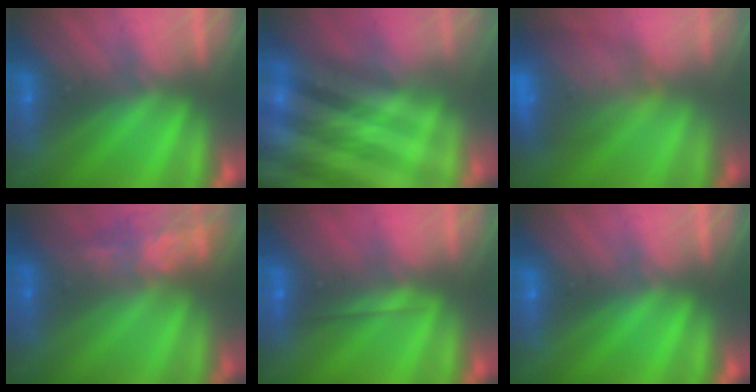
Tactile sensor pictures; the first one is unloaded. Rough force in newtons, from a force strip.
{"total": 8.6}
{"total": 9.4}
{"total": 7.6}
{"total": 1.9}
{"total": 0.0}